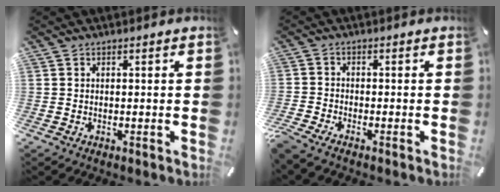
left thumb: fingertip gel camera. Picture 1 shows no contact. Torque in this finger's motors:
{"motor_torque": [-0.78, 1.55, 1.11, 1.11, 0.26]}